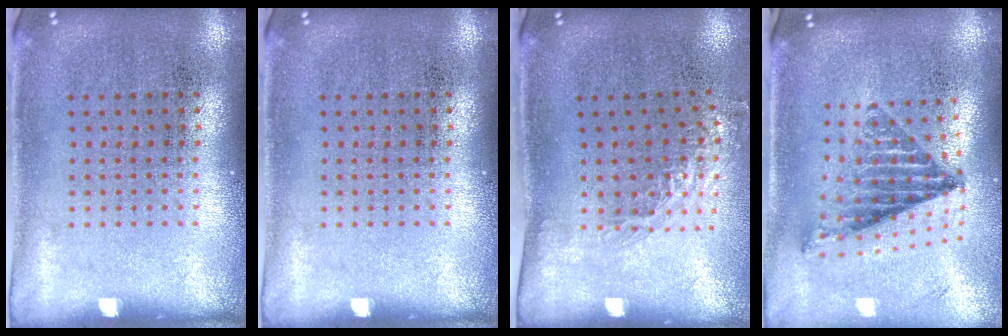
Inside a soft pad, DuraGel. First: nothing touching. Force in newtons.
{"total": 0.0}
{"total": 1.2, "press": 1.0, "slide": 0.8}
{"total": 1.3, "press": 1.2, "slide": 0.6}